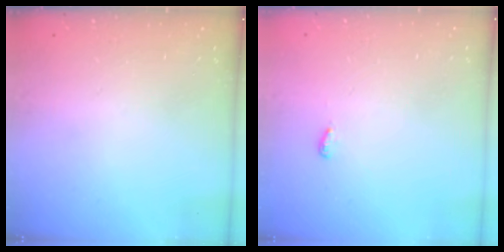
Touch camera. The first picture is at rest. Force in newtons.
{"total": 3.2, "press": 3.1, "slide": 0.4}